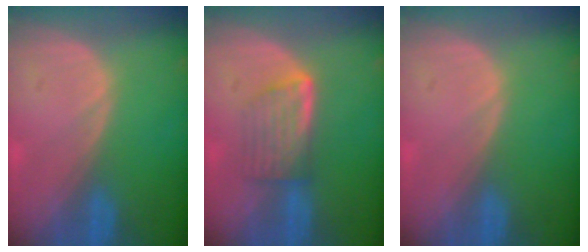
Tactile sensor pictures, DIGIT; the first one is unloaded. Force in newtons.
{"total": 5.7, "press": 5.3, "slide": 2.3}
{"total": 0.0}